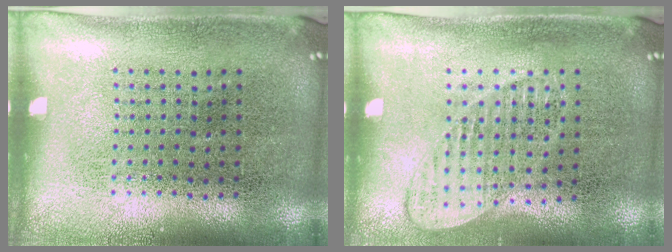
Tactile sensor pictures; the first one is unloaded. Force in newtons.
{"total": 1.0, "press": 1.0, "slide": 0.1}